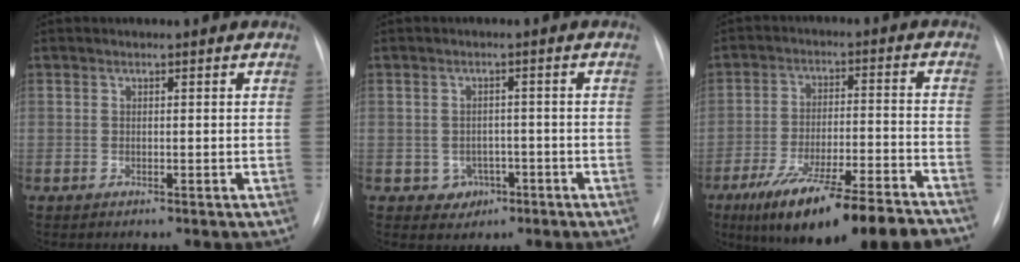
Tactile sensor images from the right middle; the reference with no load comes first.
{"total": 3.0, "force": [-1.1, 2.7, 0.7], "torque": [-0.001, 0.011, -0.007]}
{"total": 19.3, "force": [-14.9, 1.7, 12.2], "torque": [-0.167, -0.008, -0.235]}